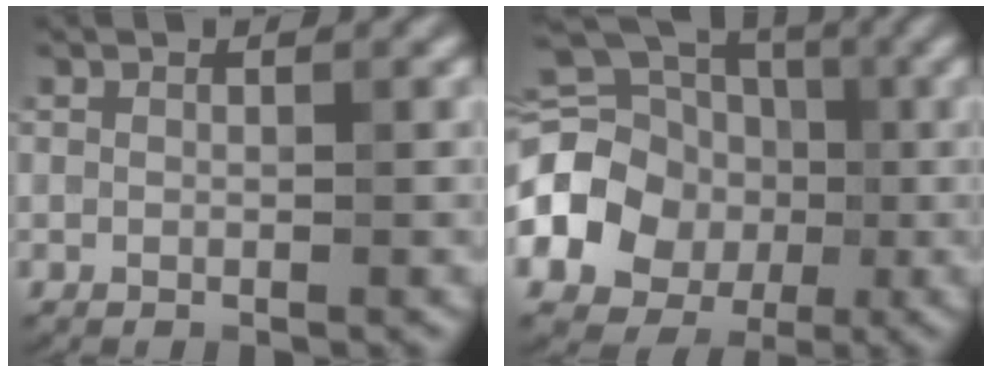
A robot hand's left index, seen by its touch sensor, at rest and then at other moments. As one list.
[{"total": 12.3, "force": [-1.4, 10.6, 6.0], "torque": [-0.118, -0.003, -0.053]}]